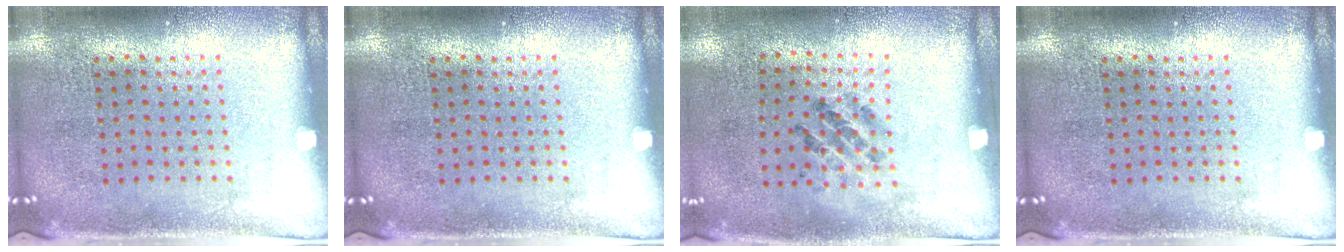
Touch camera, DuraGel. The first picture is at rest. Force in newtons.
{"total": 0.0}
{"total": 1.3, "press": 0.7, "slide": 1.1}
{"total": 0.0}